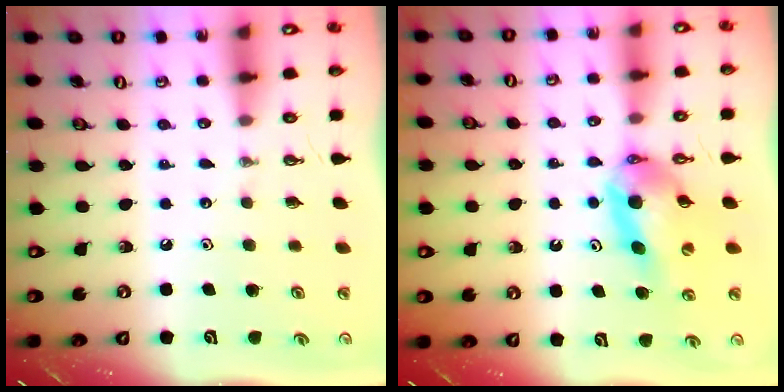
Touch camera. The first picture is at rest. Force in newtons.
{"total": 9.8, "press": 9.7, "slide": 1.4}